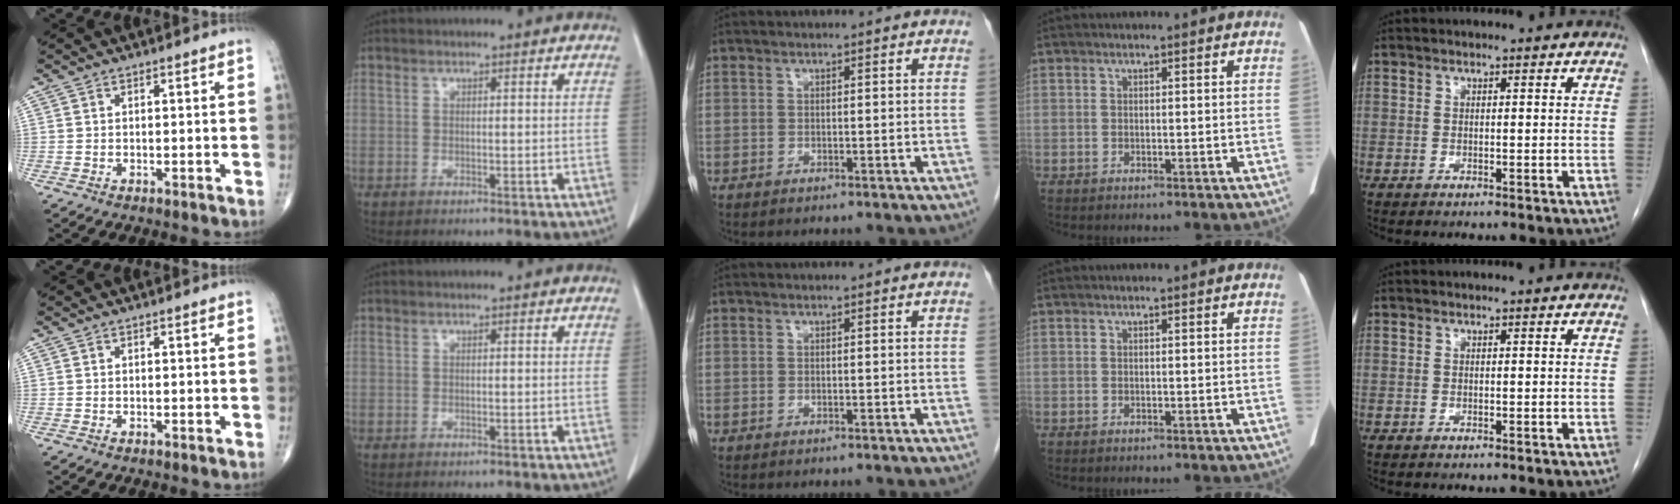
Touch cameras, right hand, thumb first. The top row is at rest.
{}